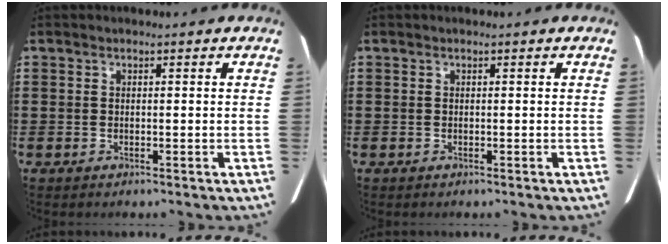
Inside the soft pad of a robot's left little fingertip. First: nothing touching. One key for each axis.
{"total": 0.0}